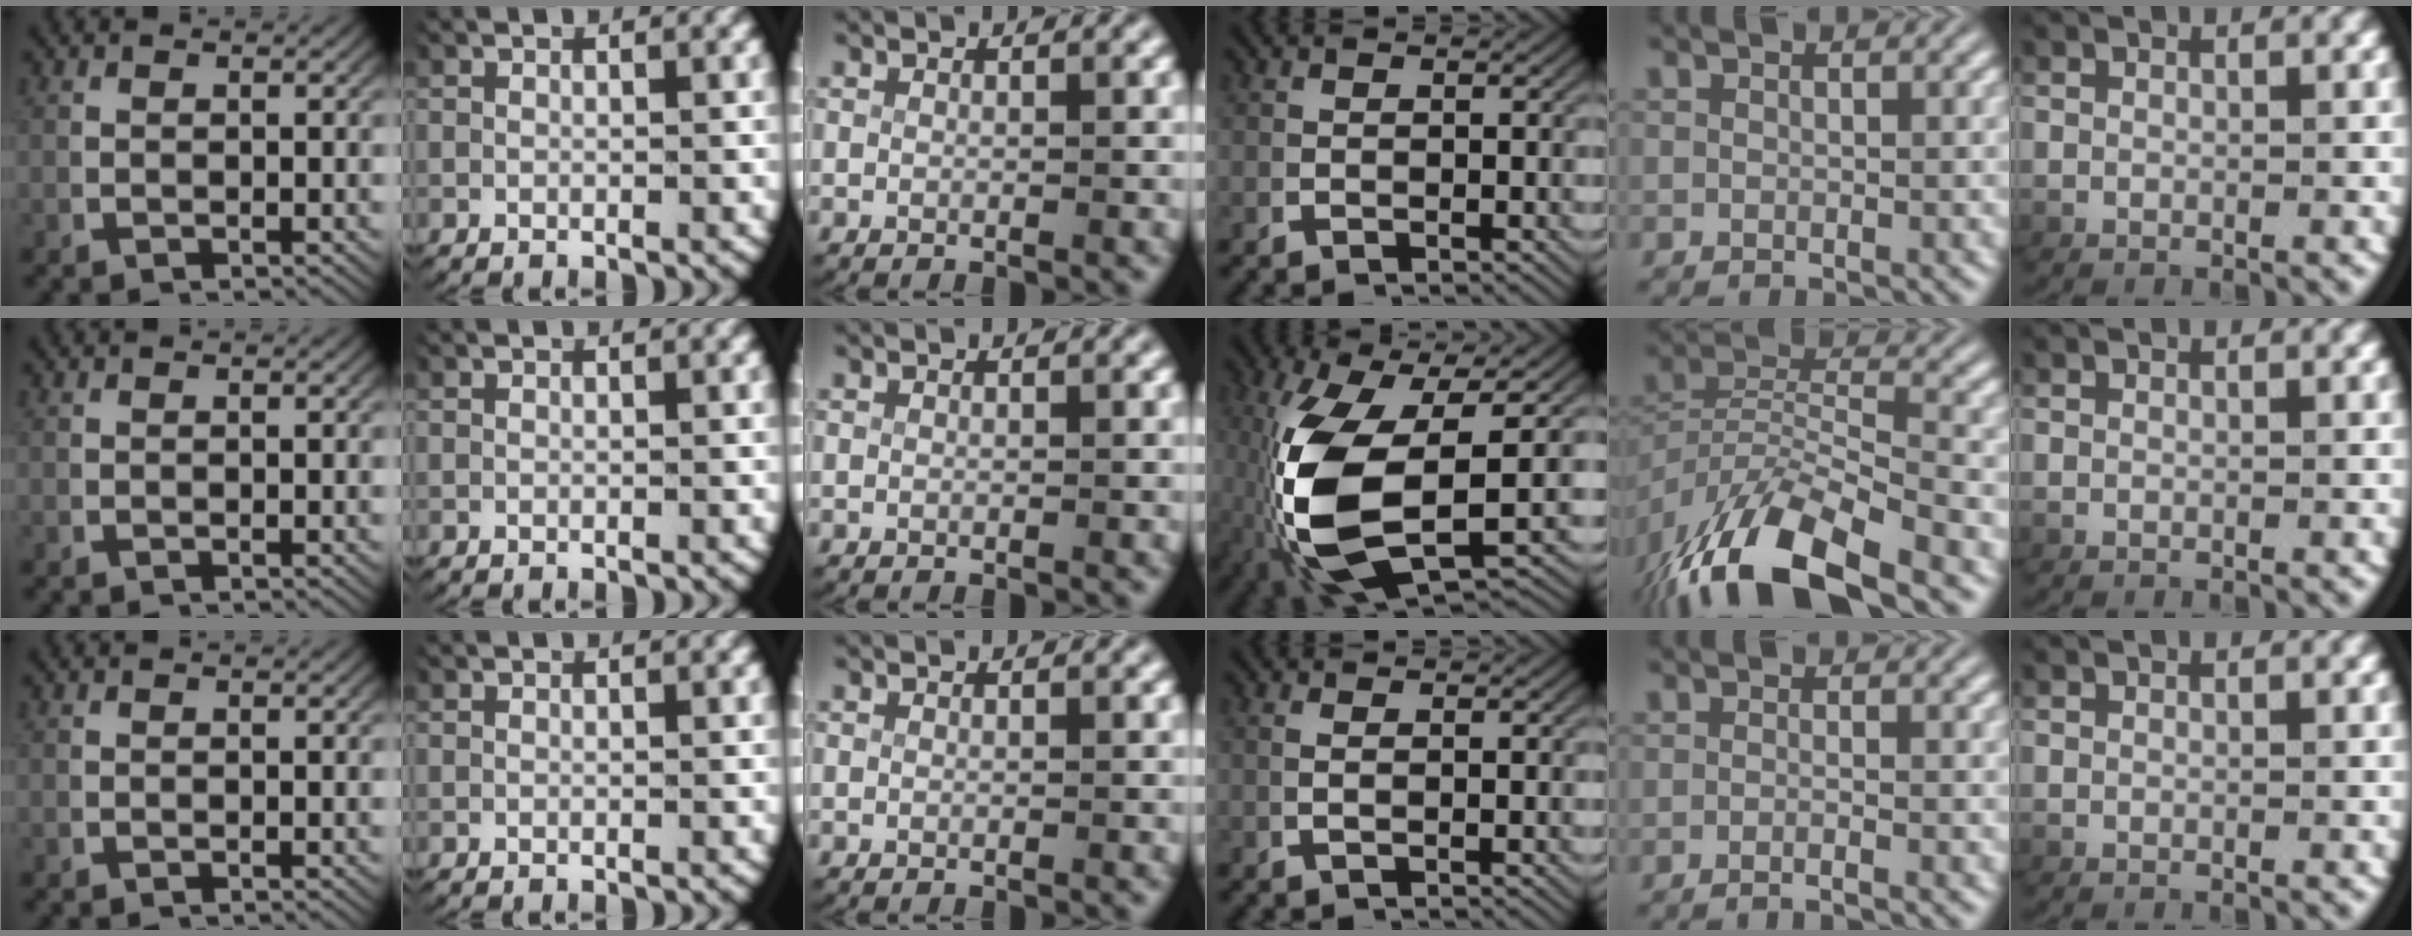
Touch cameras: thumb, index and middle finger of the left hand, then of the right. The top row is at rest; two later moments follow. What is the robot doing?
{"motion": "lift_and_place", "object": "scissors"}